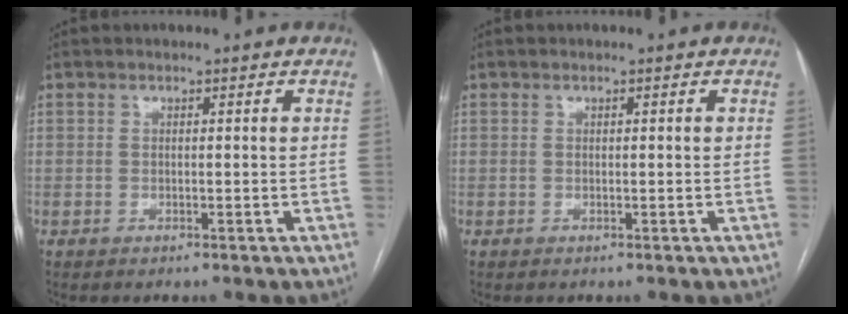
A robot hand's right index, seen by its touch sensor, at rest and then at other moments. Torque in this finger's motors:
{"motor_torque": [0.05, -0.01, -0.02, 0.01]}